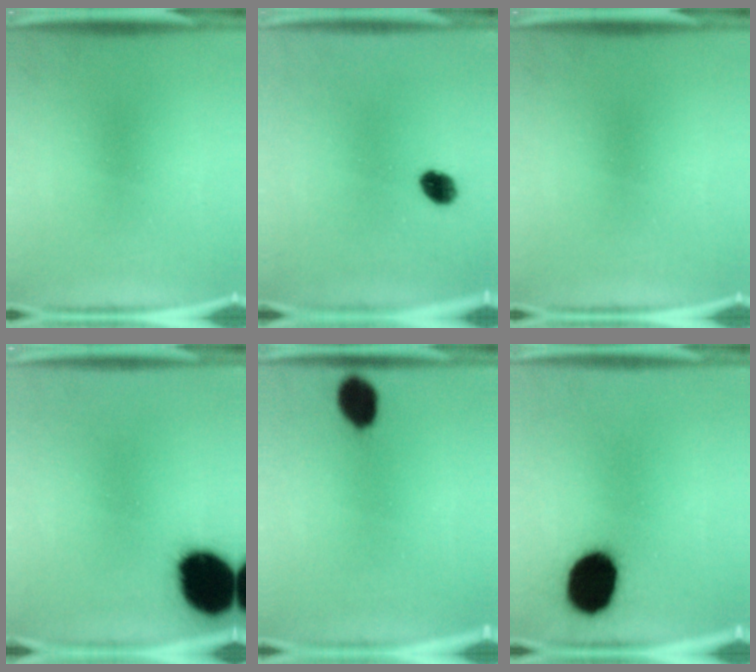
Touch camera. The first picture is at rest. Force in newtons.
{"total": 4.2}
{"total": 0.0}
{"total": 18.9}
{"total": 7.0}
{"total": 16.0}